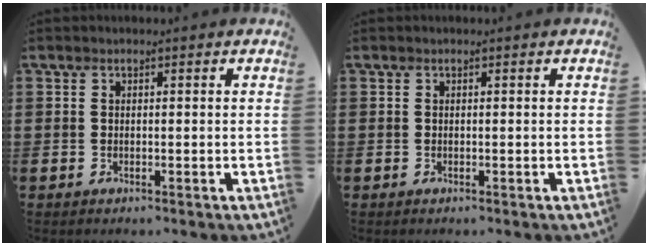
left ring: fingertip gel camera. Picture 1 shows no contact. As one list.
[{"total": 0.0}]